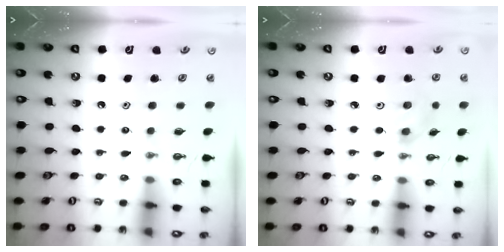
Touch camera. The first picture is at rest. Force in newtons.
{"total": 3.4, "press": 3.4, "slide": 0.5}